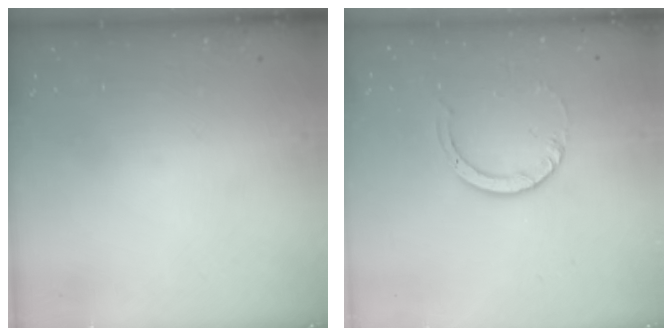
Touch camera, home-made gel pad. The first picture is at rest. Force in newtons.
{"total": 5.1, "press": 5.1, "slide": 0.3}